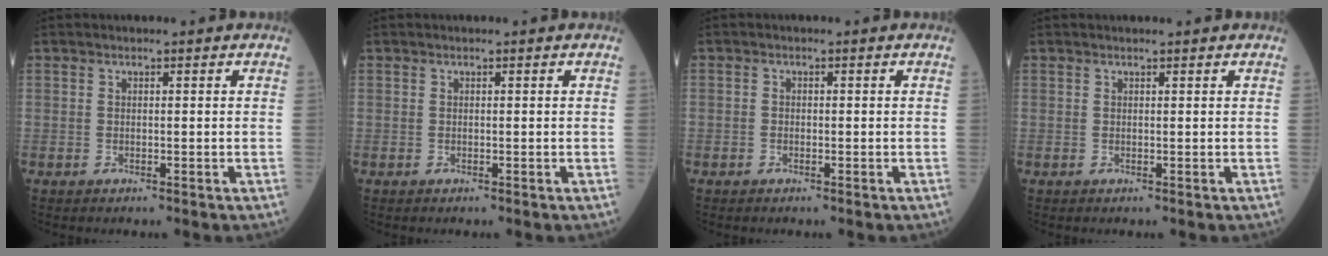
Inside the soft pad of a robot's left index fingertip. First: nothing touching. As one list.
[{"total": 0.0}, {"total": 0.9, "force": [-0.7, 0.6, 0.0], "torque": [-0.003, 0.001, -0.015]}, {"total": 1.0, "force": [0.9, -0.1, 0.4], "torque": [-0.004, 0.006, 0.016]}]